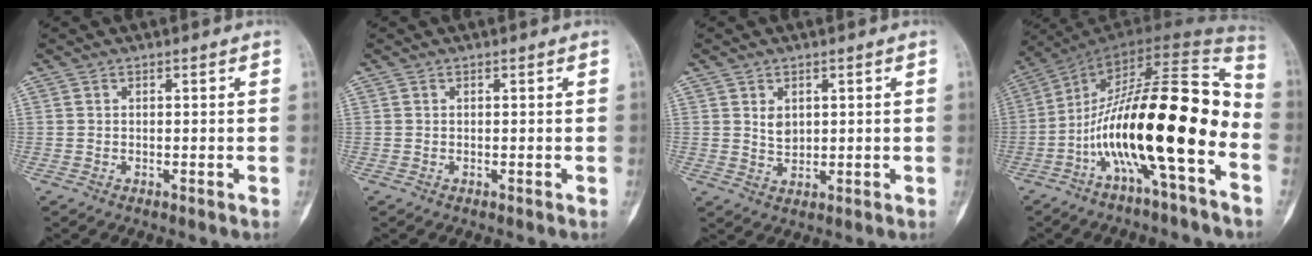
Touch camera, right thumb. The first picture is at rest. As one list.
[{"total": 0.0}, {"total": 3.1, "force": [1.0, 2.3, 1.8], "torque": [-0.014, -0.009, 0.023]}, {"total": 24.1, "force": [-7.8, 6.0, 22.0], "torque": [-0.402, 0.074, -0.127]}]